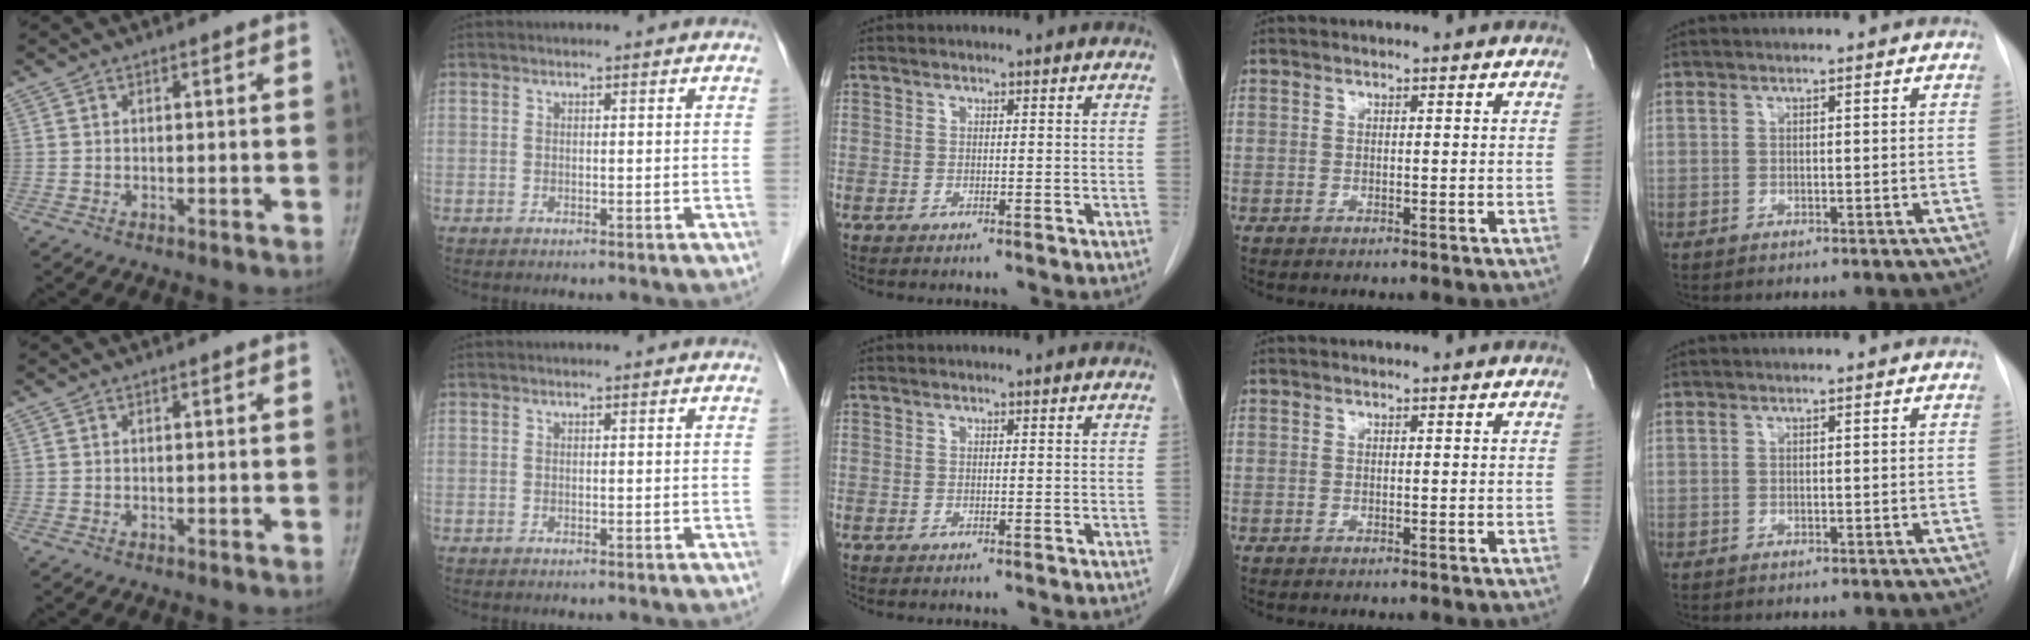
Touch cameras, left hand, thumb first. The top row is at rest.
{}